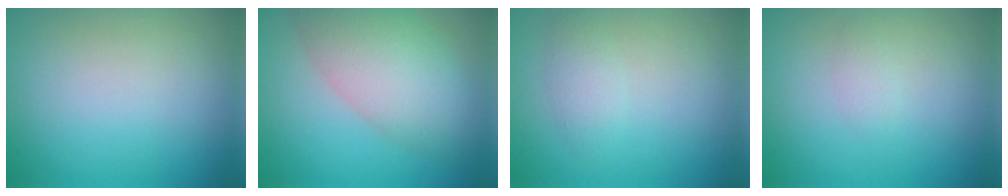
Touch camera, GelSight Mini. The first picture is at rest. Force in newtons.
{"total": 6.9, "press": 6.9, "slide": 0.5}
{"total": 1.6, "press": 1.6, "slide": 0.0}
{"total": 0.8, "press": 0.8, "slide": 0.0}